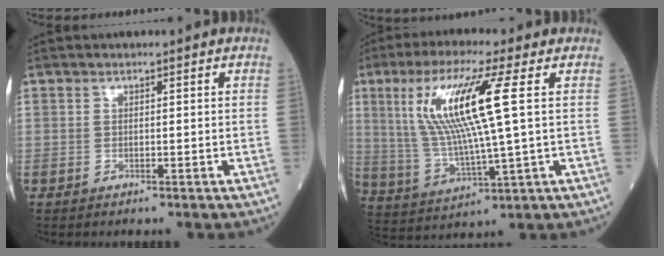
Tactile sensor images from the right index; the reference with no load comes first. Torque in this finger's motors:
{"motor_torque": [0.56, 0.22, 0.62, 0.21]}